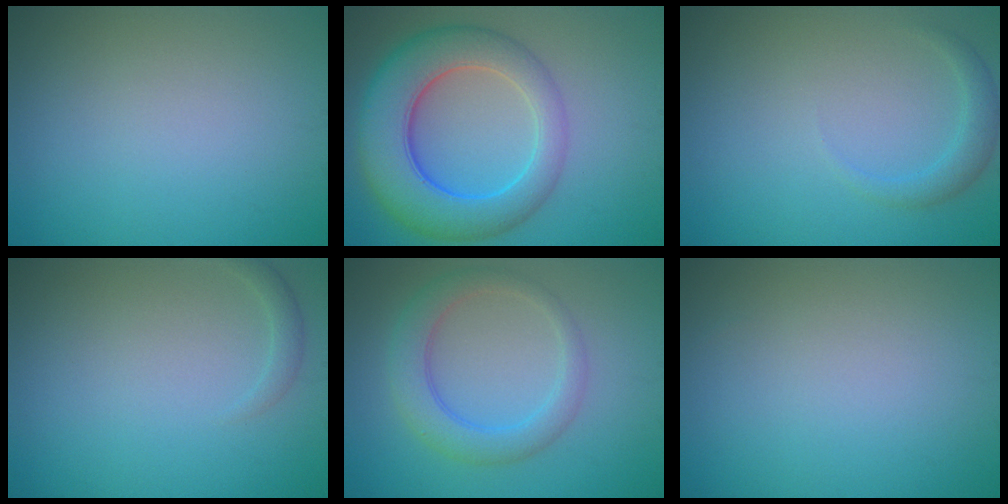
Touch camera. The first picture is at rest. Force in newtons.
{"total": 9.0, "press": 9.0, "slide": 0.4}
{"total": 1.7, "press": 1.7, "slide": 0.1}
{"total": 1.1, "press": 1.1, "slide": 0.0}
{"total": 3.9, "press": 3.9, "slide": 0.1}
{"total": 0.0}